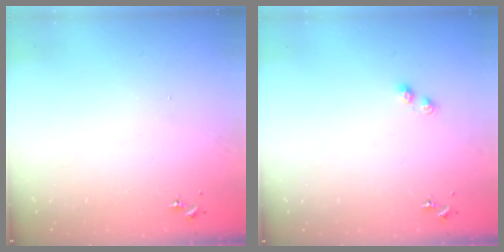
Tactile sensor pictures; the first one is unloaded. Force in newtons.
{"total": 3.7, "press": 3.7, "slide": 0.5}